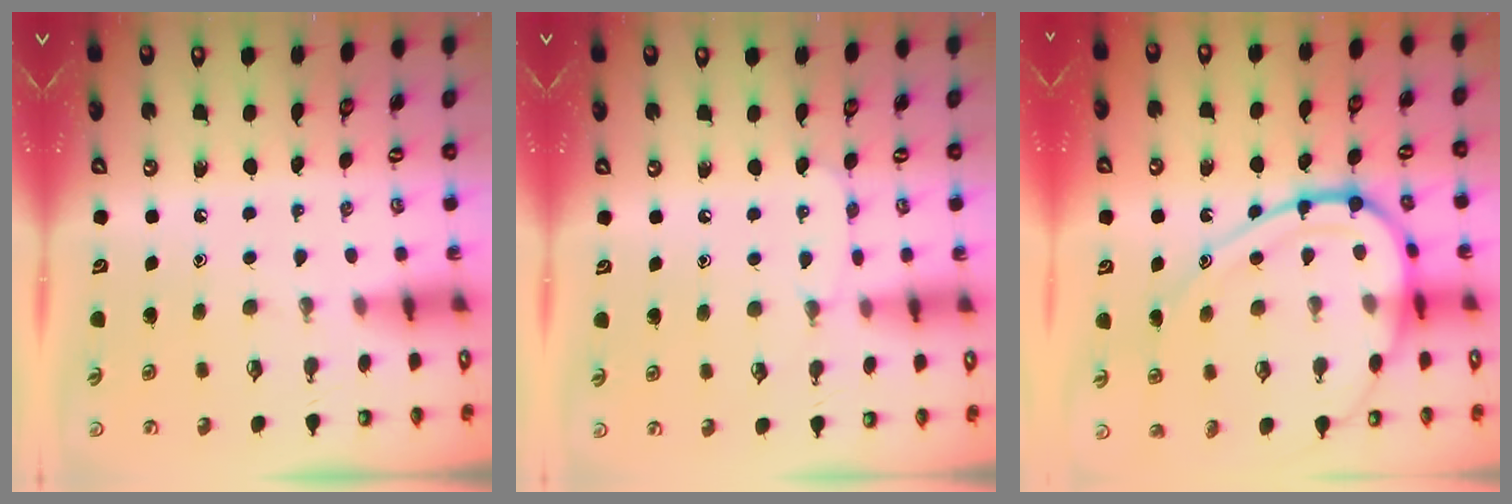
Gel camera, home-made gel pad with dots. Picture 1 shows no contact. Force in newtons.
{"total": 6.0, "press": 6.0, "slide": 0.5}
{"total": 17.6, "press": 17.5, "slide": 1.7}